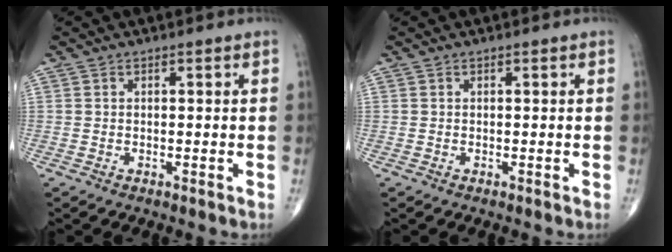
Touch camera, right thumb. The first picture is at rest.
{"total": 0.0}